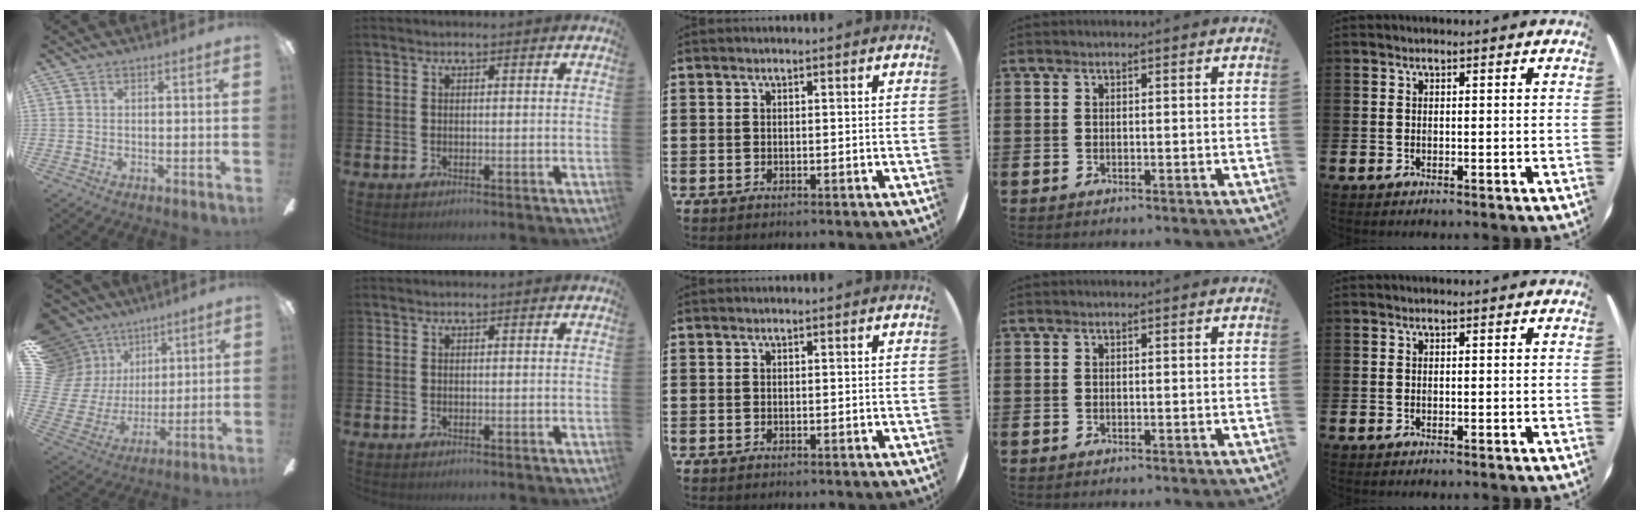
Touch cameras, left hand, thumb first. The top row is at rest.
{"thumb": {"total": 13.8, "force": [7.7, 11.0, 3.3], "torque": [-0.100, -0.061, 0.165]}}